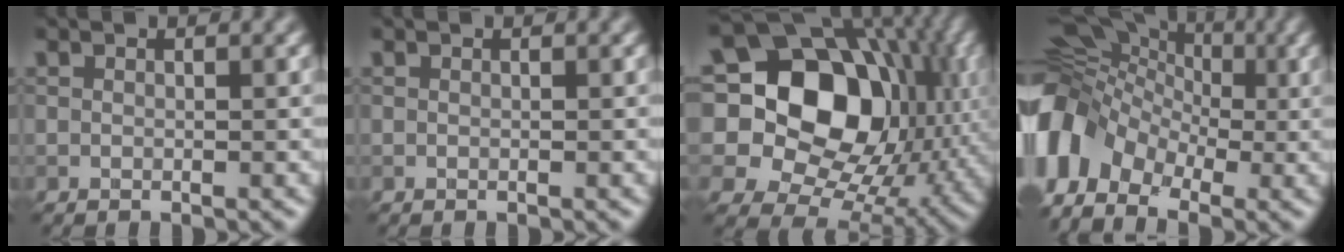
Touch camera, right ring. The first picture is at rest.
{"total": 0.0}
{"total": 21.1, "force": [4.7, 16.1, 12.8], "torque": [-0.243, 0.045, 0.080]}
{"total": 10.2, "force": [-2.3, 7.4, 6.6], "torque": [-0.127, 0.008, -0.057]}